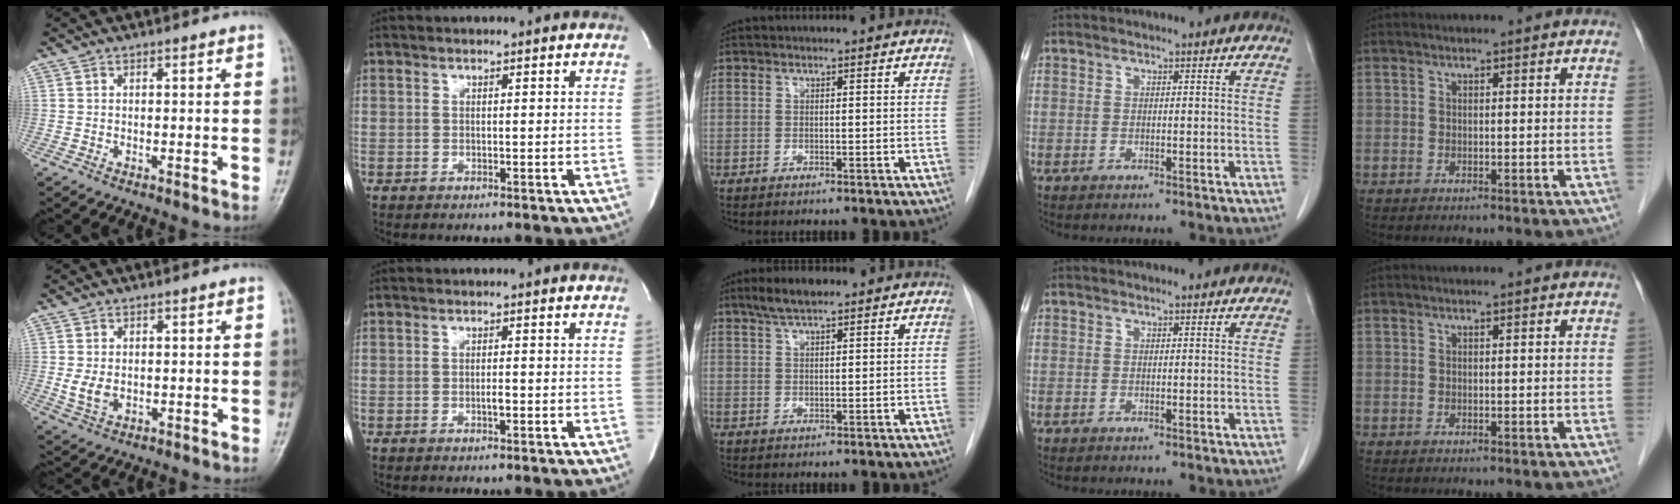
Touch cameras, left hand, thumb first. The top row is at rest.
{"thumb": {"total": 3.9, "force": [-0.1, 2.8, 2.8], "torque": [-0.048, -0.006, 0.004]}, "index": {"total": 1.0, "force": [-0.4, 0.2, 0.9], "torque": [-0.019, -0.001, -0.008]}, "middle": {"total": 4.2, "force": [3.2, 0.8, 2.6], "torque": [-0.056, 0.009, 0.059]}}